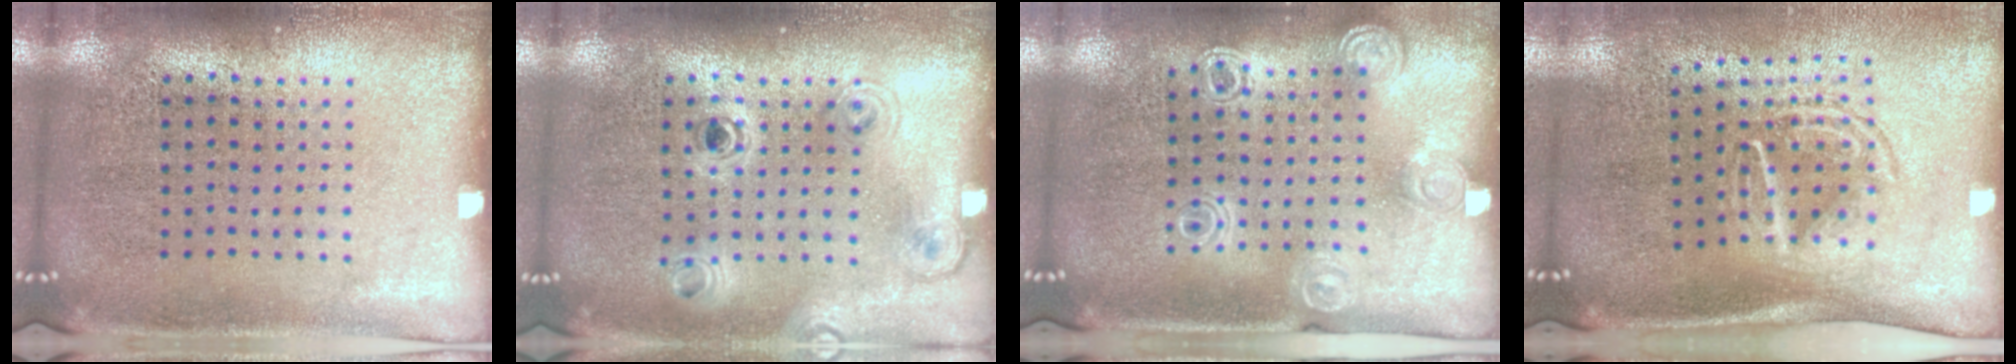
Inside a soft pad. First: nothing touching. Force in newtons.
{"total": 1.1, "press": 1.1, "slide": 0.4}
{"total": 1.4, "press": 1.3, "slide": 0.2}
{"total": 1.7, "press": 1.2, "slide": 1.2}